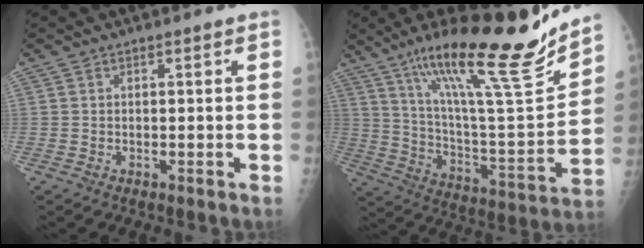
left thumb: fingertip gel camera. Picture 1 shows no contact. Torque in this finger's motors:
{"motor_torque": [1.34, -0.34, 1.44, -1.33, 0.43]}